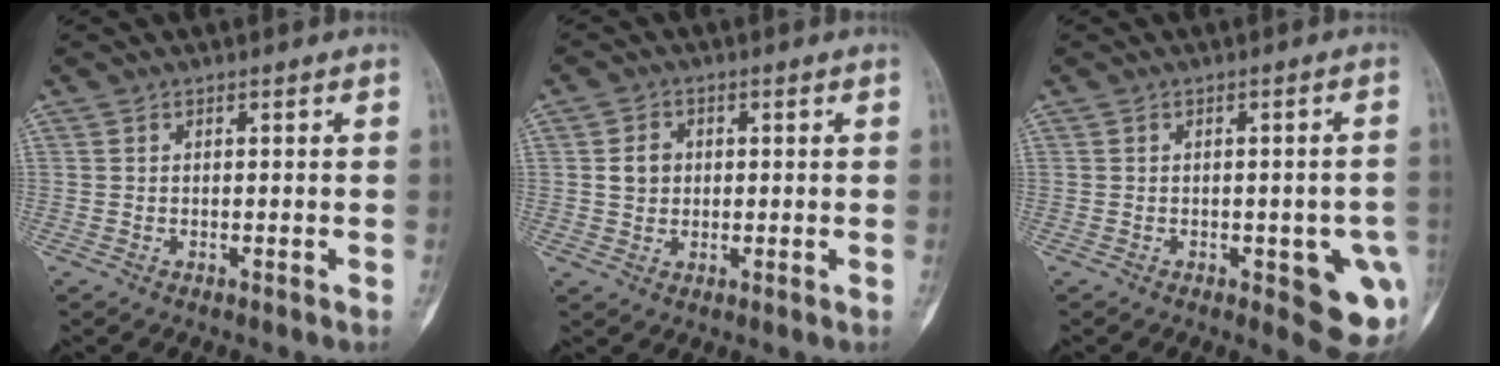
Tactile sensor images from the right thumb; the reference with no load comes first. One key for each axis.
{"total": 3.7, "fx": 0.5, "fy": 3.2, "fz": 1.8, "tx": -0.018, "ty": 0.004, "tz": 0.008}
{"total": 10.6, "fx": -3.0, "fy": 4.2, "fz": 9.3, "tx": -0.078, "ty": 0.001, "tz": -0.027}